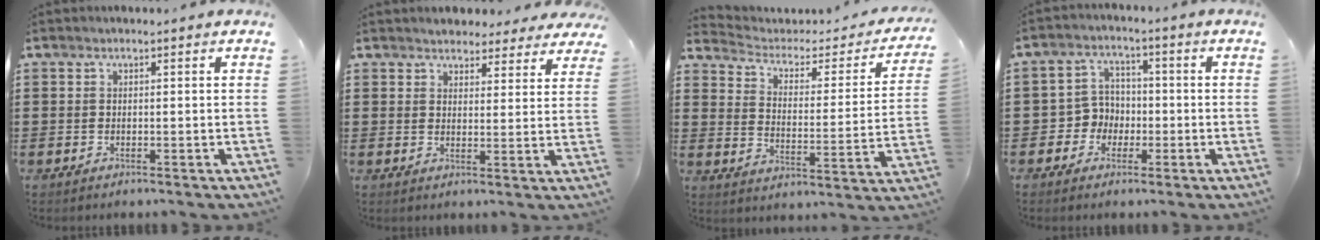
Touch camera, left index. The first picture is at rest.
{"total": 3.5, "force": [3.4, 0.8, -0.1], "torque": [-0.004, -0.011, 0.064]}
{"total": 2.7, "force": [1.8, 1.6, 1.3], "torque": [-0.042, -0.014, 0.022]}
{"total": 4.7, "force": [-1.6, 4.4, 0.7], "torque": [-0.038, 0.009, -0.037]}